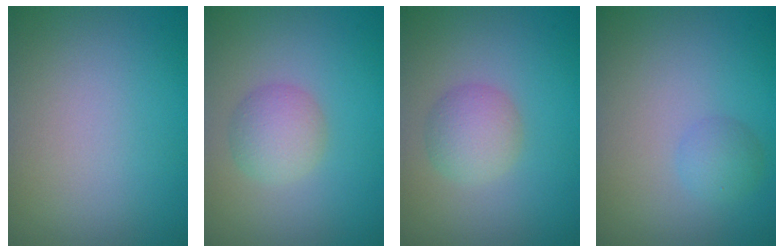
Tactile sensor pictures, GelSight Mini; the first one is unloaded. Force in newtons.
{"total": 2.7, "press": 2.7, "slide": 0.1}
{"total": 2.7, "press": 2.7, "slide": 0.1}
{"total": 1.6, "press": 1.5, "slide": 0.1}